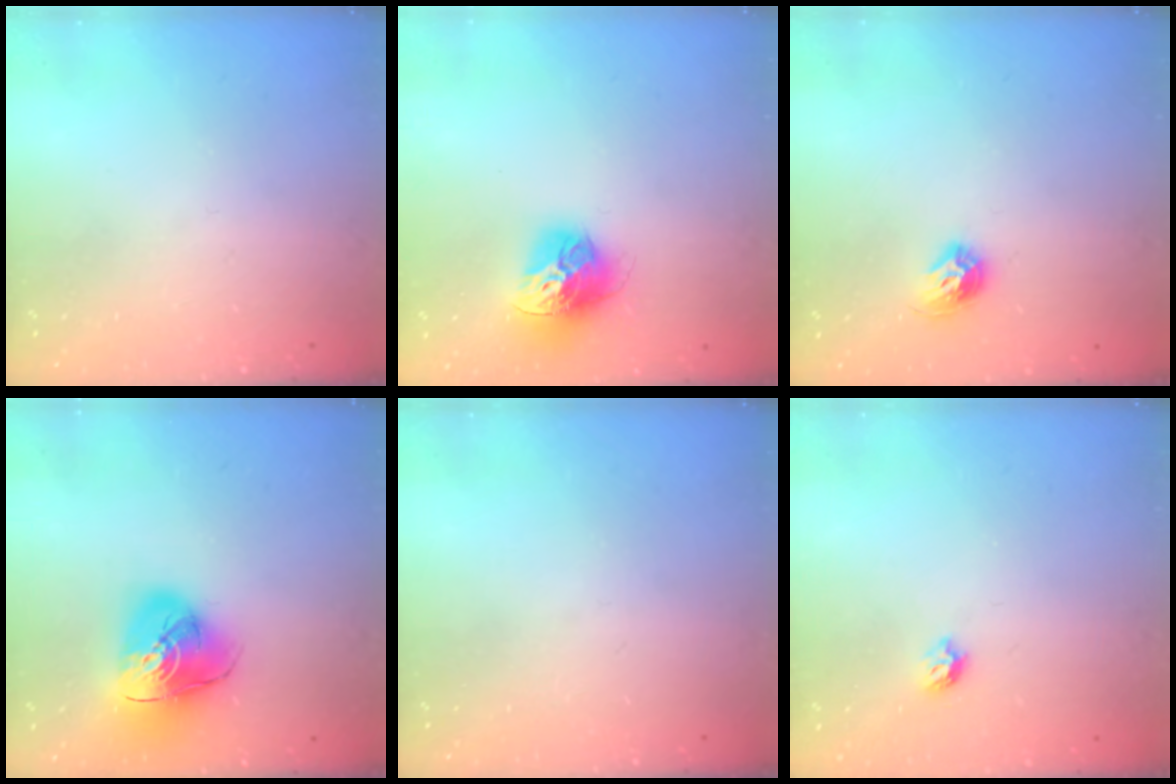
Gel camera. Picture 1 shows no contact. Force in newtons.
{"total": 15.3, "press": 15.2, "slide": 1.7}
{"total": 8.4, "press": 8.3, "slide": 0.9}
{"total": 16.0, "press": 15.8, "slide": 2.1}
{"total": 0.0}
{"total": 5.4, "press": 5.4, "slide": 0.9}